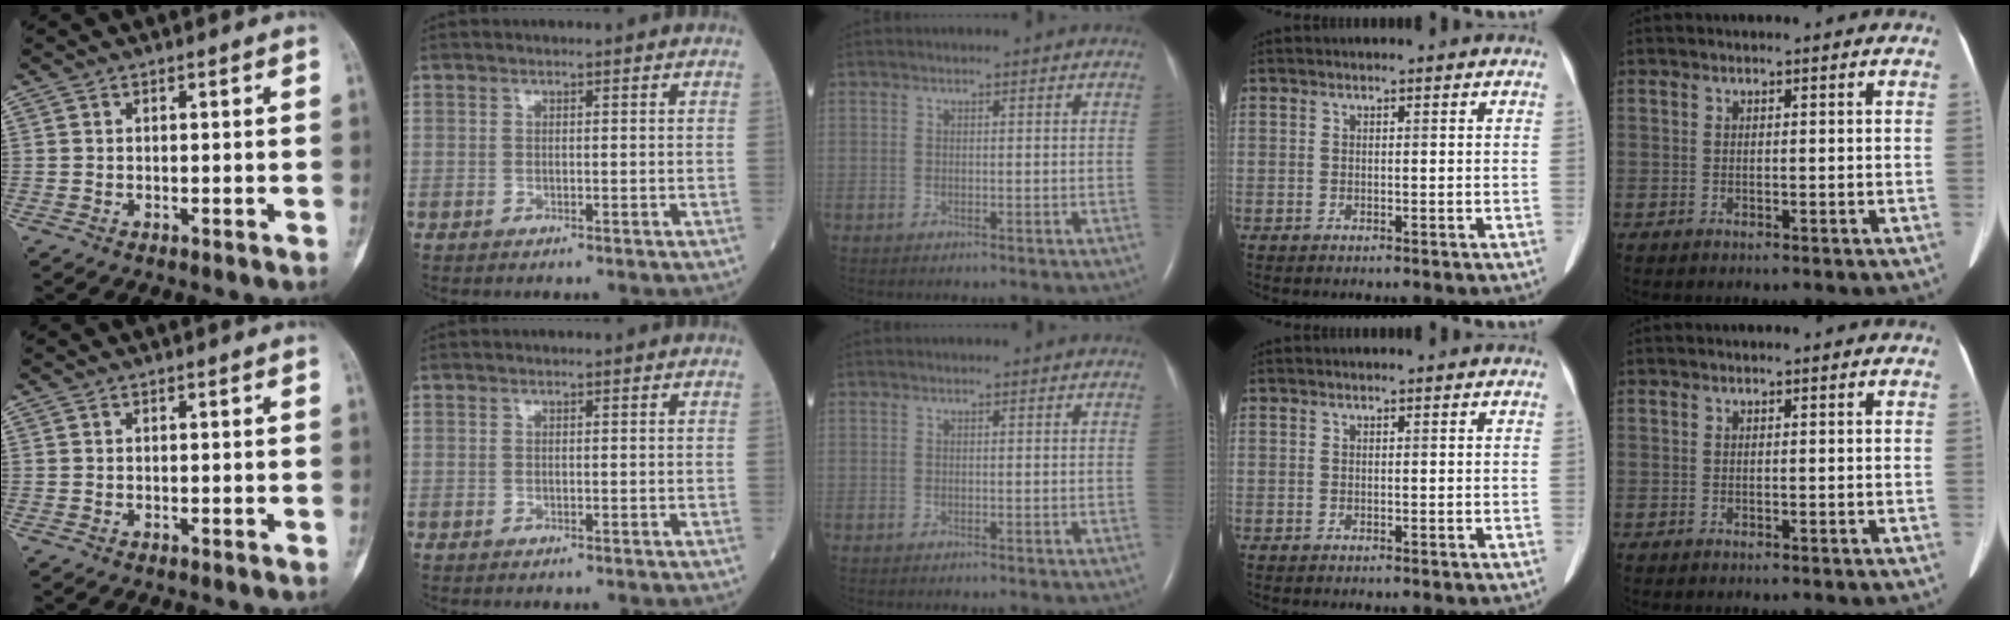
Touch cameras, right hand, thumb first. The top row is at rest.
{}